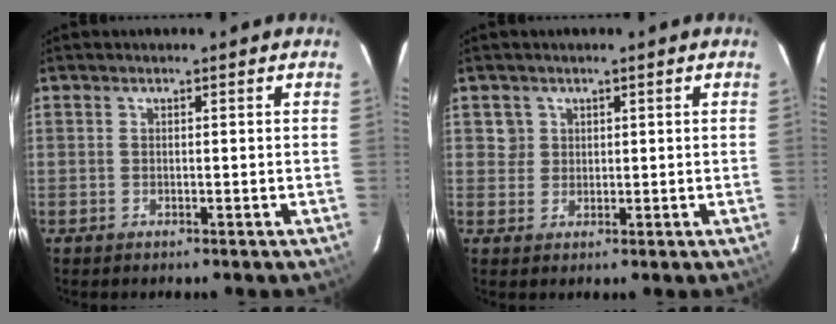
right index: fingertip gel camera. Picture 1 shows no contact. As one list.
[{"total": 2.5, "force": [0.9, 2.3, 0.0], "torque": [0.014, 0.015, 0.015]}]